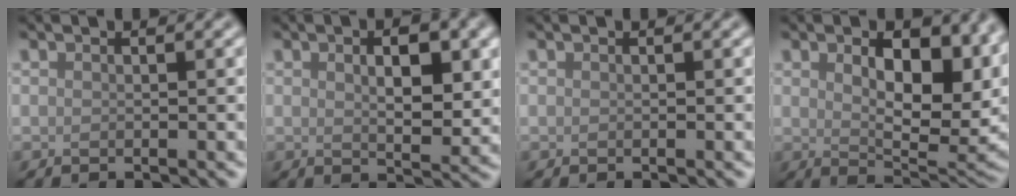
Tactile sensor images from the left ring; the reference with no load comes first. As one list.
[{"total": 4.6, "force": [1.1, 1.8, 4.1], "torque": [-0.063, -0.002, 0.021]}, {"total": 0.0}, {"total": 9.5, "force": [2.3, 4.8, 7.9], "torque": [-0.117, -0.015, 0.045]}]